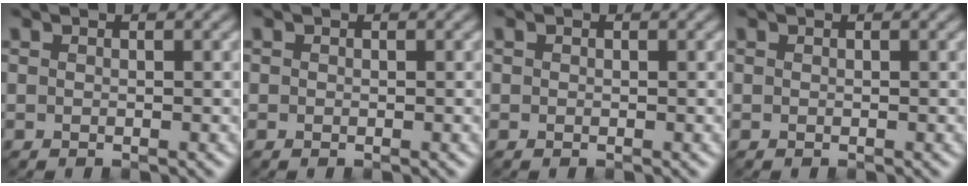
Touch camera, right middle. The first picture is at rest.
{"total": 0.0}
{"total": 0.0}
{"total": 0.0}